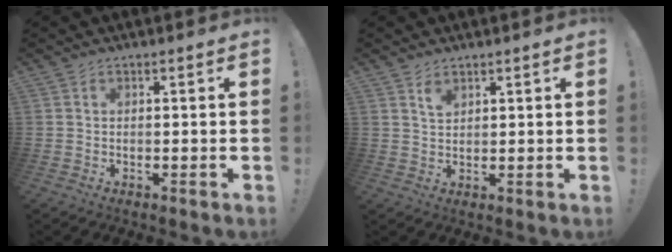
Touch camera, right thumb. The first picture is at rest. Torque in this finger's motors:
{"motor_torque": [-0.07, -0.02, -0.07, 0.09, 0.00]}